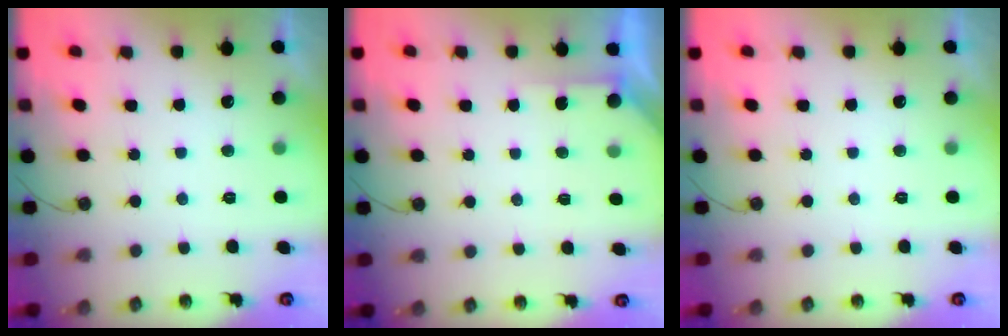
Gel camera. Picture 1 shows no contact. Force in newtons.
{"total": 2.8, "press": 2.8, "slide": 0.2}
{"total": 0.0}